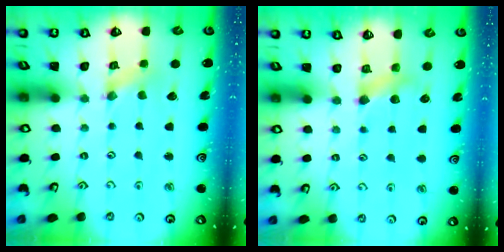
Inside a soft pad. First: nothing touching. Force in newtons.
{"total": 4.4, "press": 4.3, "slide": 0.8}